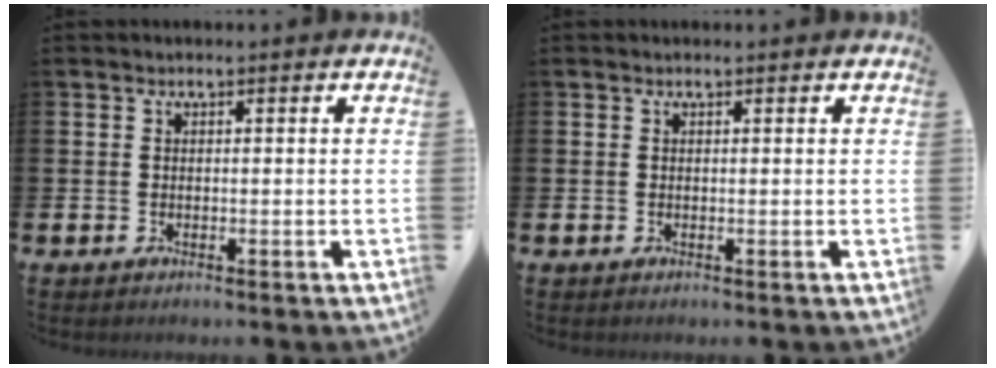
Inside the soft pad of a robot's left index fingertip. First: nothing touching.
{"total": 0.0}